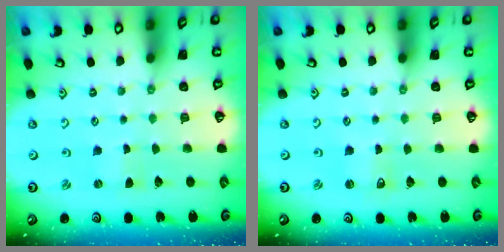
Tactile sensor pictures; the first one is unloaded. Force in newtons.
{"total": 1.2, "press": 1.2, "slide": 0.1}